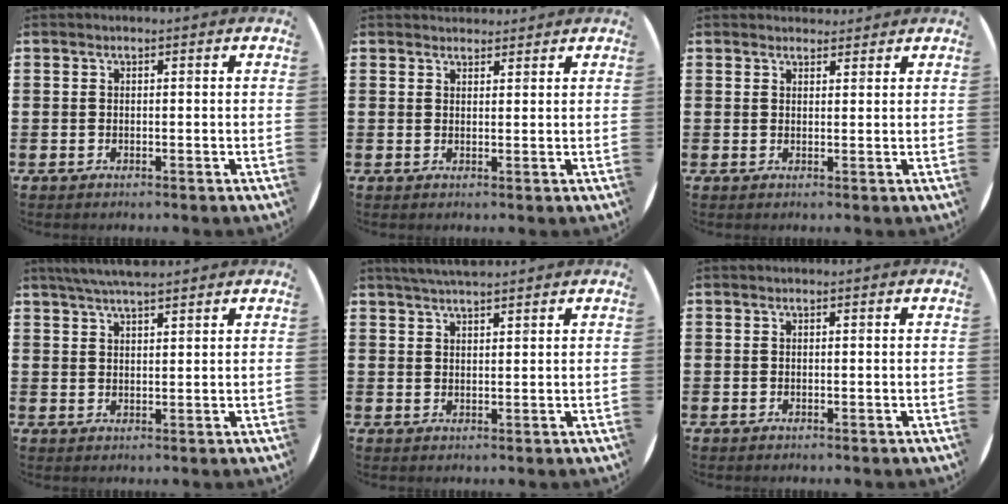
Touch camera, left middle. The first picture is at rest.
{"total": 1.6, "force": [1.5, 0.4, -0.2], "torque": [0.002, 0.001, 0.029]}
{"total": 1.6, "force": [1.5, 0.4, -0.2], "torque": [0.002, 0.001, 0.029]}
{"total": 4.4, "force": [3.9, 0.5, 2.0], "torque": [-0.046, -0.002, 0.071]}
{"total": 3.2, "force": [3.0, 0.2, 1.1], "torque": [-0.026, 0.001, 0.055]}
{"total": 0.0}